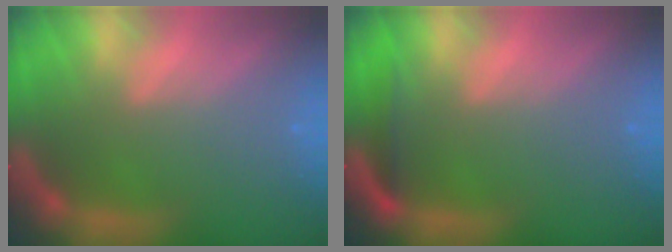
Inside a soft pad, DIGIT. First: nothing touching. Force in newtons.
{"total": 1.9}